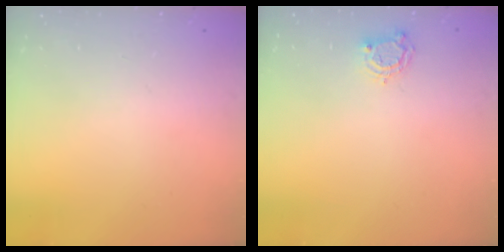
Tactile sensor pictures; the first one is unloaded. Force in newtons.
{"total": 5.2, "press": 5.2, "slide": 0.3}